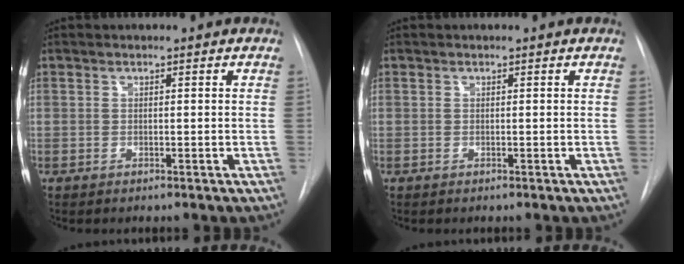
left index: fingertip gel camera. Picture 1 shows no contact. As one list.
[{"total": 0.0}]